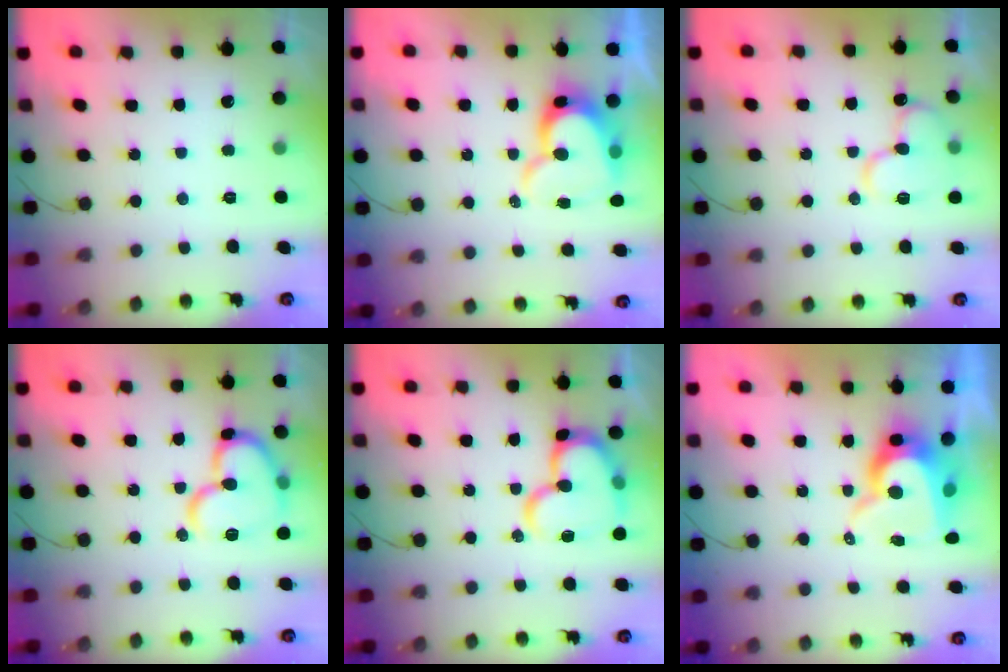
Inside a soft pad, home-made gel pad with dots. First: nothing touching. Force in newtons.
{"total": 13.2, "press": 13.1, "slide": 1.1}
{"total": 13.4, "press": 13.3, "slide": 1.7}
{"total": 15.6, "press": 15.6, "slide": 1.5}
{"total": 17.6, "press": 17.5, "slide": 1.7}
{"total": 11.8, "press": 11.8, "slide": 1.0}